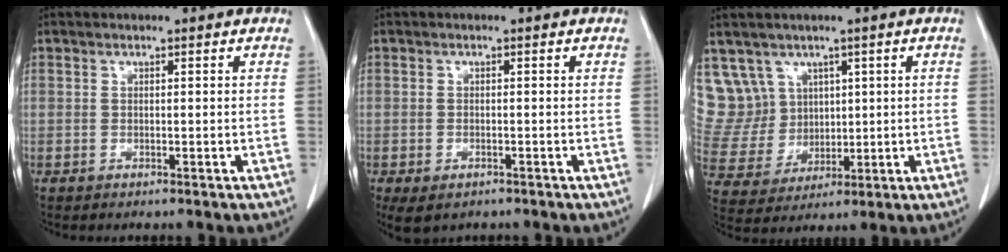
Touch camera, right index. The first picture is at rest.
{"total": 3.9, "force": [-2.4, 2.1, 2.2], "torque": [-0.041, -0.009, -0.032]}
{"total": 9.6, "force": [4.9, 8.2, 1.0], "torque": [-0.041, 0.045, 0.122]}